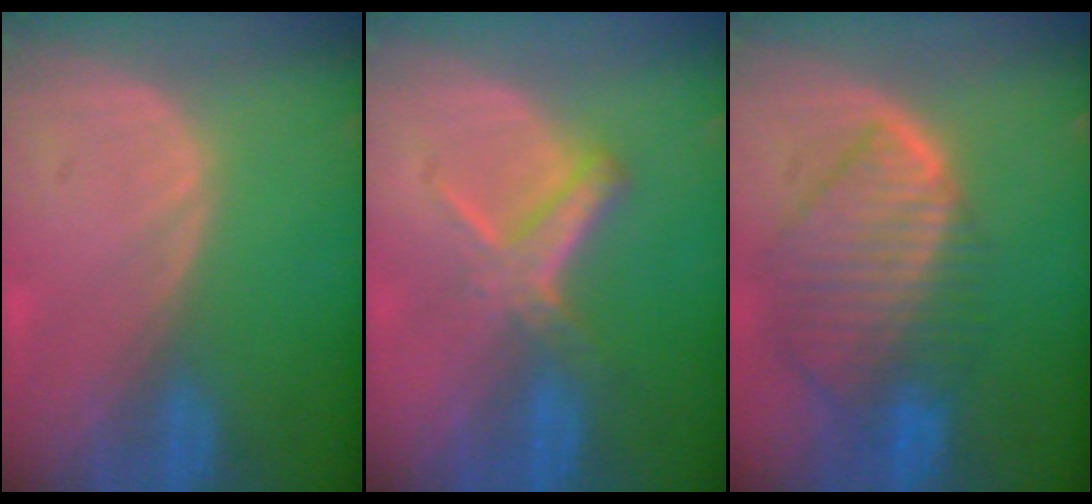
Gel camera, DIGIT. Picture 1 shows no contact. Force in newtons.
{"total": 5.6, "press": 5.1, "slide": 2.4}
{"total": 10.0, "press": 8.7, "slide": 5.0}